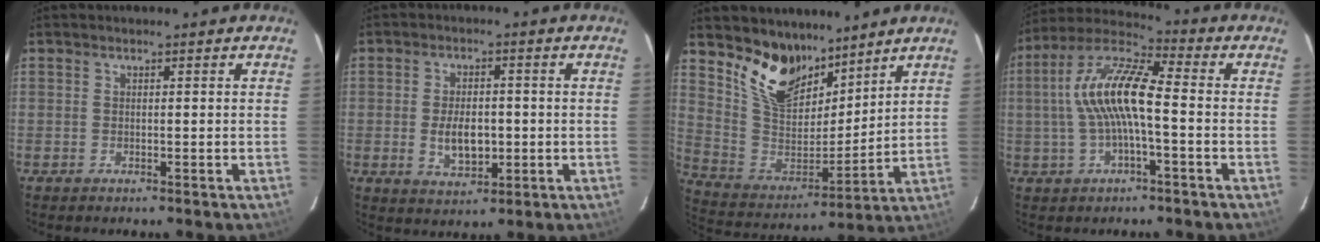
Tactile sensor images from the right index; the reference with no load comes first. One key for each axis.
{"total": 7.0, "fx": -1.0, "fy": 4.0, "fz": 5.6, "tx": -0.107, "ty": -0.005, "tz": -0.010}
{"total": 14.7, "fx": 10.8, "fy": 7.6, "fz": 6.4, "tx": -0.136, "ty": -0.008, "tz": 0.212}
{"total": 12.8, "fx": -0.6, "fy": 3.4, "fz": 12.3, "tx": -0.241, "ty": 0.019, "tz": -0.017}